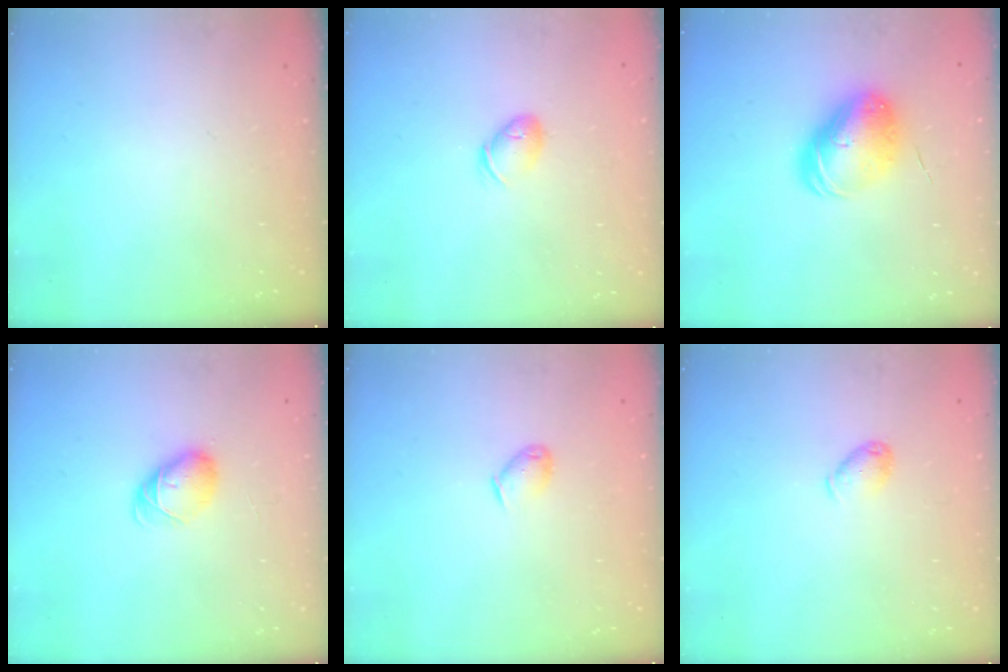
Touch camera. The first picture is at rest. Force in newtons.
{"total": 7.1, "press": 7.0, "slide": 1.1}
{"total": 10.3, "press": 10.1, "slide": 1.8}
{"total": 7.9, "press": 7.8, "slide": 0.9}
{"total": 4.3, "press": 4.2, "slide": 0.8}
{"total": 5.1, "press": 5.0, "slide": 1.0}